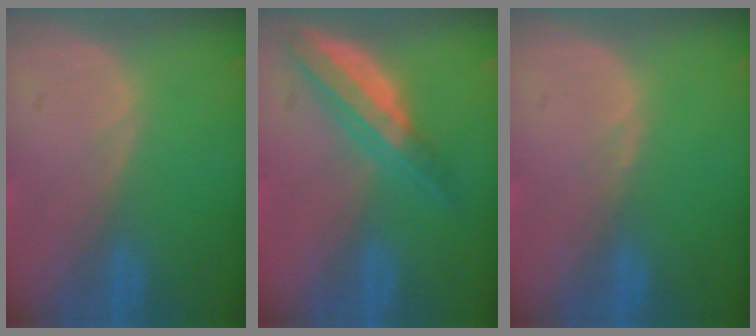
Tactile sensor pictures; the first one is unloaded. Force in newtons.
{"total": 6.4, "press": 5.6, "slide": 3.1}
{"total": 0.6, "press": 0.5, "slide": 0.3}